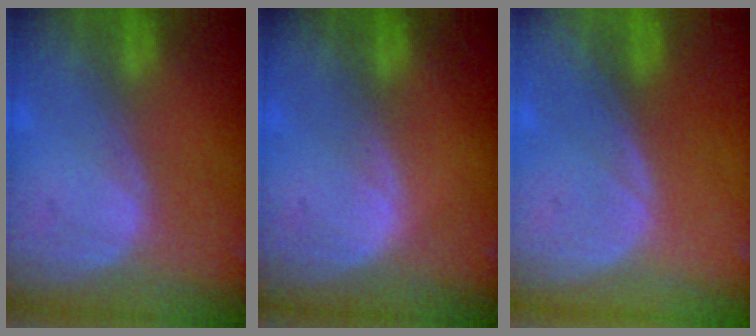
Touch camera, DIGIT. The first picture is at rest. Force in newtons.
{"total": 0.6, "press": 0.6, "slide": 0.1}
{"total": 0.0}